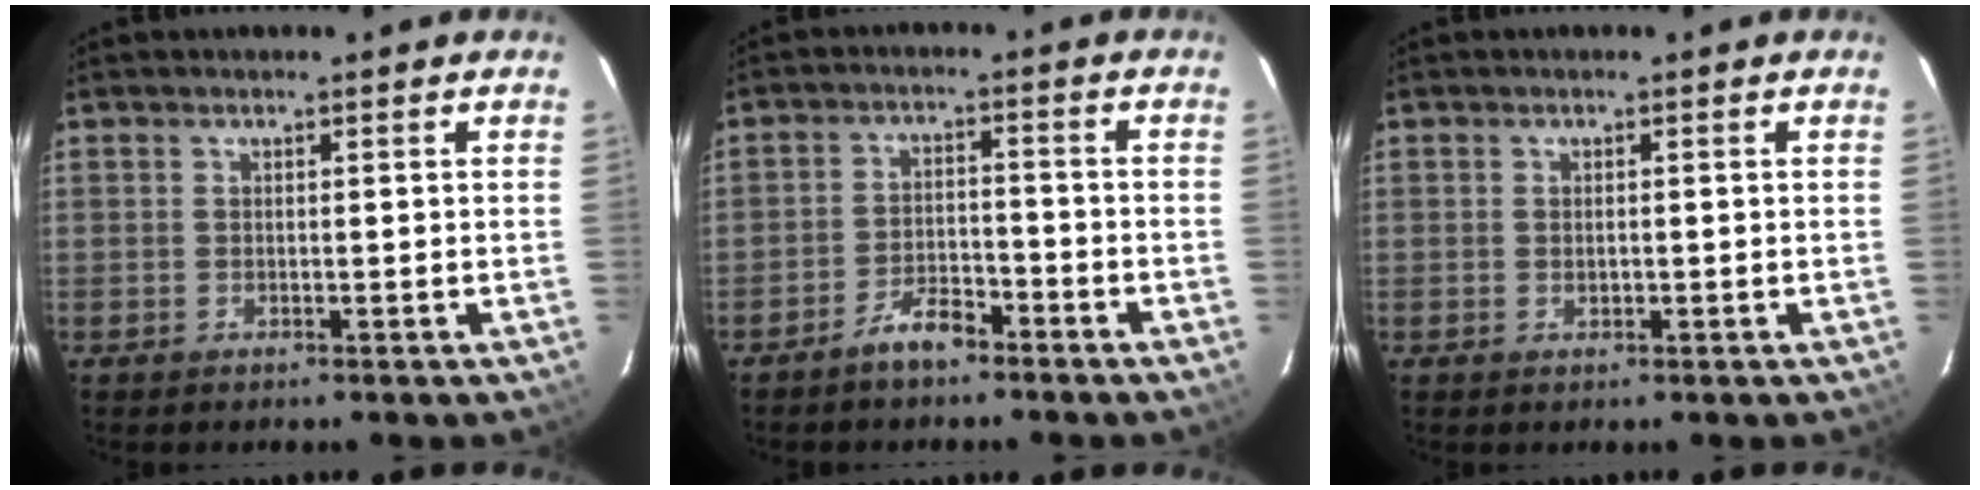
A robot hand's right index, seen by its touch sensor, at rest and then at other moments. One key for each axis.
{"total": 5.0, "fx": -4.1, "fy": 1.6, "fz": 2.4, "tx": -0.063, "ty": 0.006, "tz": -0.069}
{"total": 1.0, "fx": -0.2, "fy": 0.7, "fz": 0.7, "tx": -0.010, "ty": 0.001, "tz": -0.003}